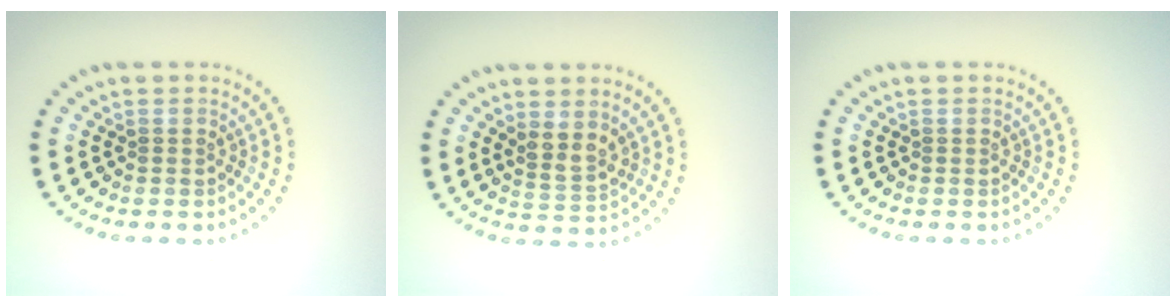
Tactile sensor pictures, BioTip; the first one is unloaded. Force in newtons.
{"total": 2.2, "press": 1.8, "slide": 1.4}
{"total": 0.0}